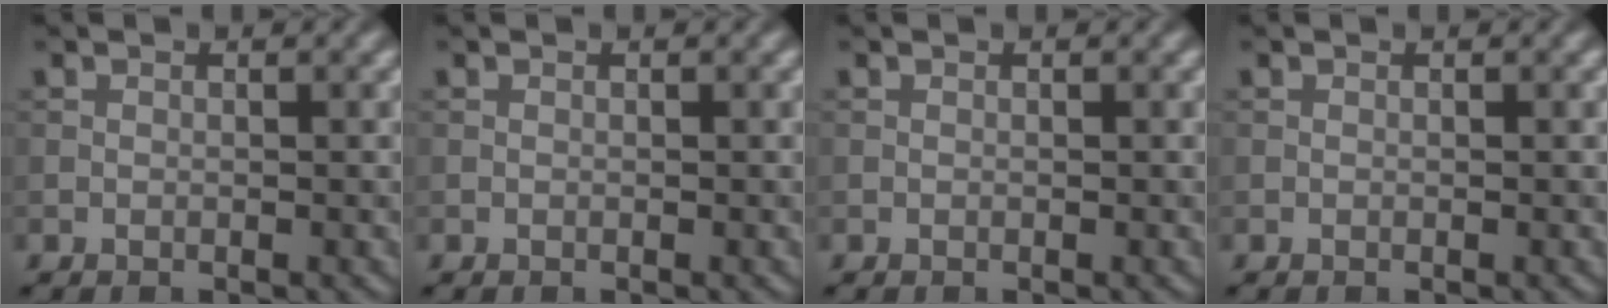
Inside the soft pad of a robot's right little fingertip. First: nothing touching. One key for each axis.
{"total": 0.0}
{"total": 0.0}
{"total": 0.0}